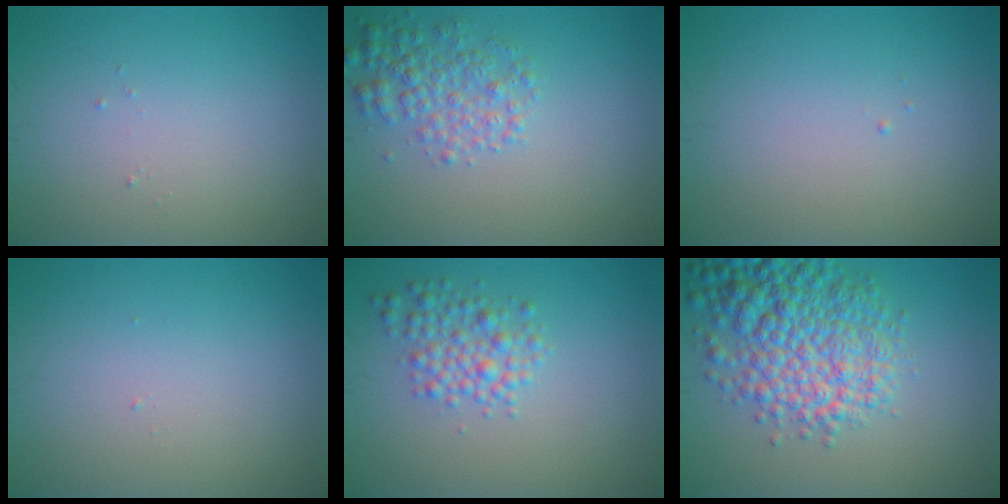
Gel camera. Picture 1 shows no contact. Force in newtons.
{"total": 3.2, "press": 3.2, "slide": 0.1}
{"total": 0.0}
{"total": 0.0}
{"total": 3.0, "press": 3.0, "slide": 0.1}
{"total": 8.1, "press": 8.1, "slide": 0.3}